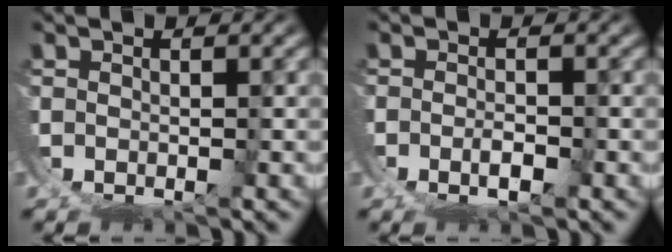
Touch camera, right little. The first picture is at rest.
{"total": 1.7, "force": [-0.8, -0.4, 1.5], "torque": [-0.019, -0.003, -0.015]}